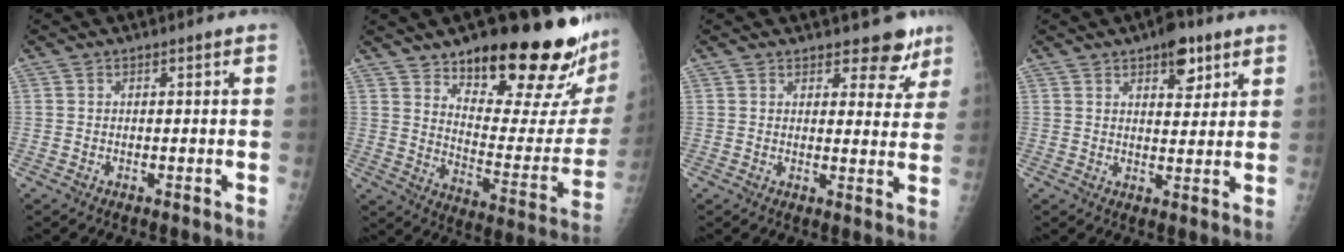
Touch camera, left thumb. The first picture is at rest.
{"total": 27.1, "force": [19.5, 7.9, 17.1], "torque": [-0.198, -0.109, 0.273]}
{"total": 6.3, "force": [4.9, 3.1, 2.4], "torque": [0.005, -0.031, 0.057]}
{"total": 6.7, "force": [4.0, 3.1, 4.4], "torque": [-0.038, -0.018, 0.053]}